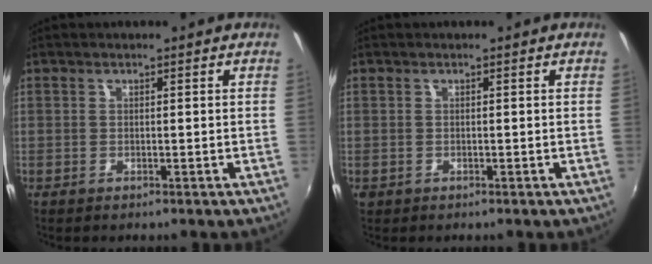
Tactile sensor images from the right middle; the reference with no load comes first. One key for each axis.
{"total": 0.6, "fx": -0.2, "fy": 0.5, "fz": 0.1, "tx": -0.002, "ty": -0.002, "tz": -0.003}